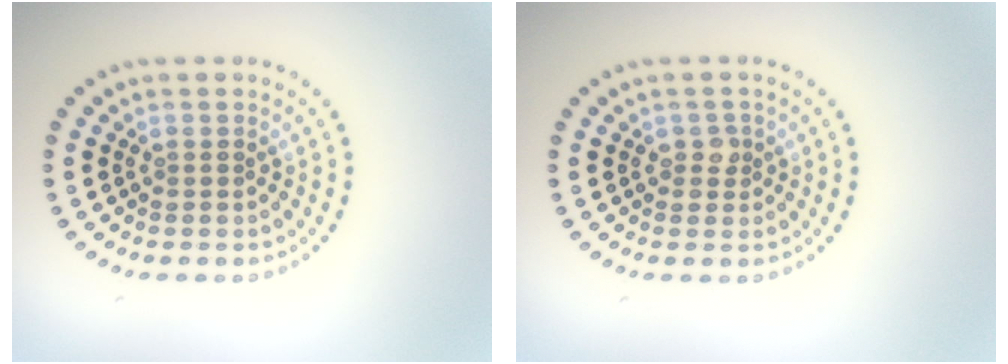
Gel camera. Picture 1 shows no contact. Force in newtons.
{"total": 1.1, "press": 1.0, "slide": 0.3}